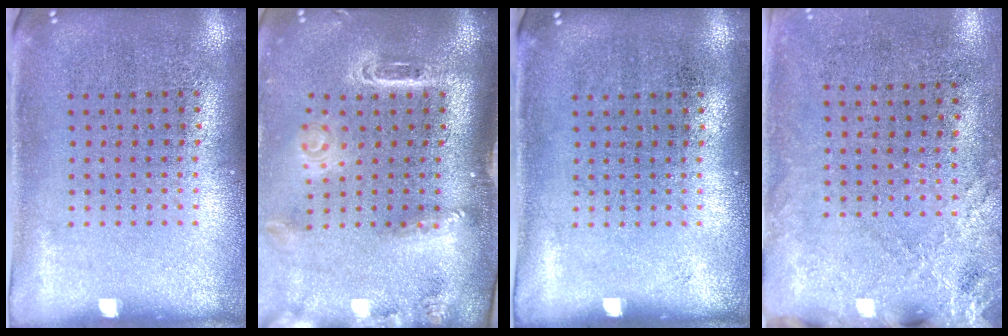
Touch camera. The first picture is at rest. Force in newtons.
{"total": 2.9, "press": 2.1, "slide": 2.1}
{"total": 0.0}
{"total": 2.5, "press": 2.1, "slide": 1.4}